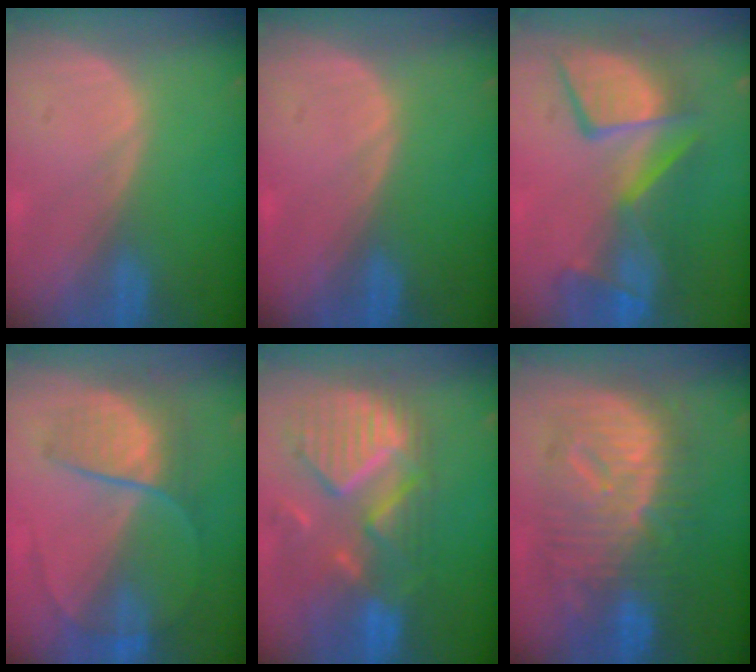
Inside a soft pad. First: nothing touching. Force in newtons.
{"total": 0.0}
{"total": 10.8, "press": 10.2, "slide": 3.5}
{"total": 6.7, "press": 6.6, "slide": 1.5}
{"total": 11.8, "press": 10.4, "slide": 5.5}
{"total": 12.6, "press": 12.5, "slide": 1.2}